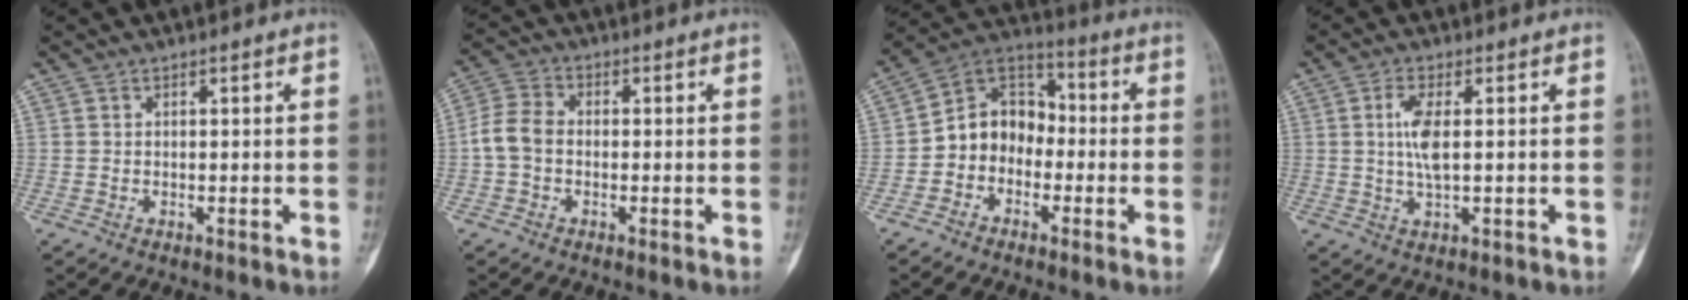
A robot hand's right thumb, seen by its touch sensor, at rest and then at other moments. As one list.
[{"total": 5.6, "force": [-0.9, 4.2, 3.7], "torque": [-0.074, 0.017, -0.027]}, {"total": 10.2, "force": [-2.1, 8.3, 5.5], "torque": [-0.064, 0.050, -0.055]}, {"total": 5.4, "force": [0.5, 1.6, 5.2], "torque": [-0.116, -0.004, 0.010]}]